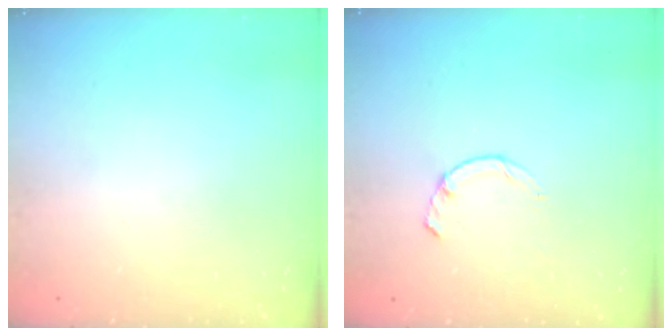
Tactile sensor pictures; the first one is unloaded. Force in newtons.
{"total": 1.7, "press": 1.6, "slide": 0.4}